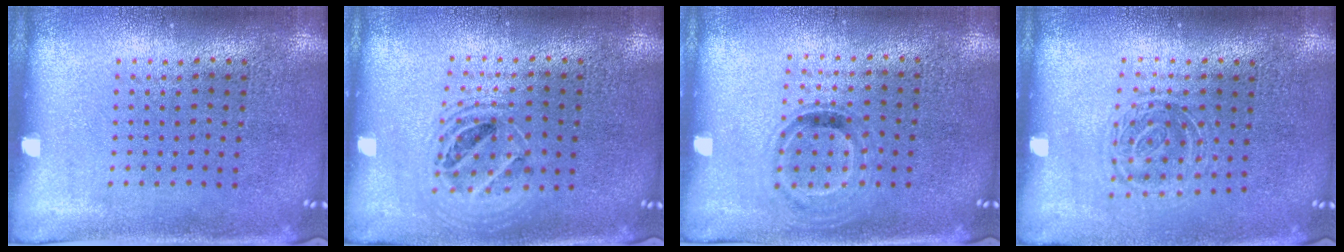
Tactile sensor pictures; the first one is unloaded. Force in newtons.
{"total": 1.5, "press": 1.4, "slide": 0.7}
{"total": 0.9, "press": 0.8, "slide": 0.4}
{"total": 1.3, "press": 1.1, "slide": 0.7}